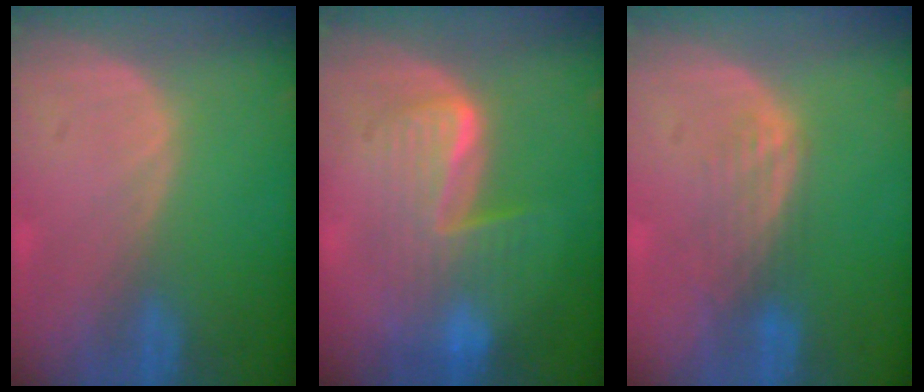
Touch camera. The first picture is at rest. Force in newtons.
{"total": 7.3, "press": 7.3, "slide": 0.2}
{"total": 3.7, "press": 3.1, "slide": 2.0}